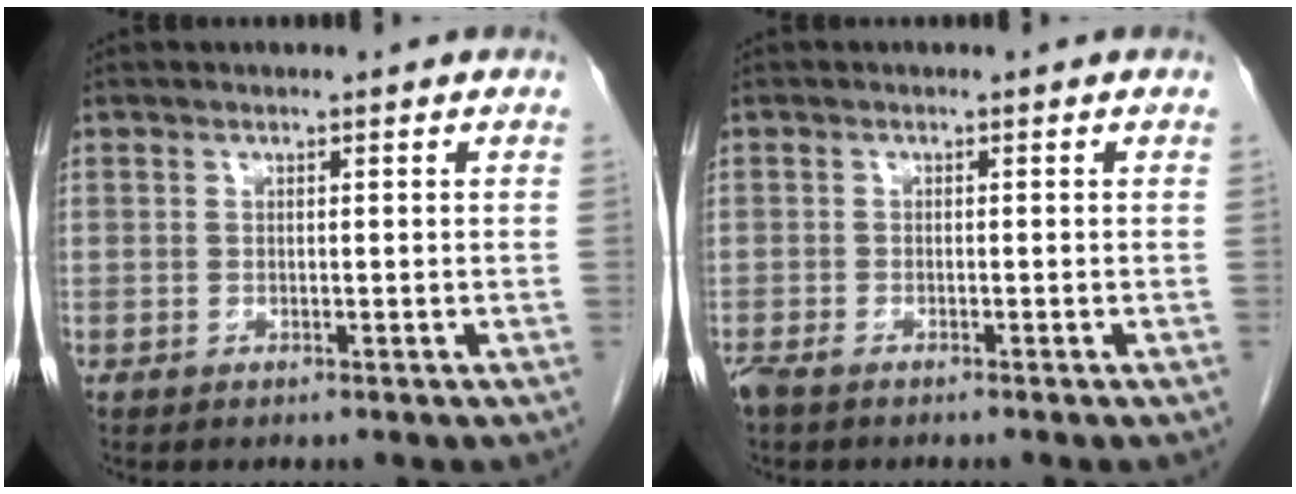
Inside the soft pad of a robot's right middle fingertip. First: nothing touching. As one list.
[{"total": 2.2, "force": [-1.8, 0.3, 1.2], "torque": [-0.022, -0.005, -0.031]}]